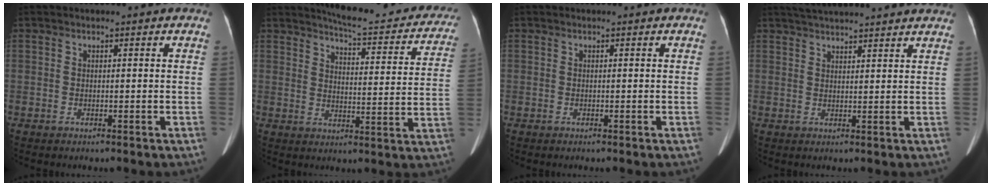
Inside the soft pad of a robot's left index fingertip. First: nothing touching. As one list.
[{"total": 18.7, "force": [17.0, 3.6, 6.8], "torque": [-0.070, -0.041, 0.193]}, {"total": 0.0}, {"total": 13.0, "force": [12.0, 0.5, 5.1], "torque": [-0.087, 0.034, 0.161]}]